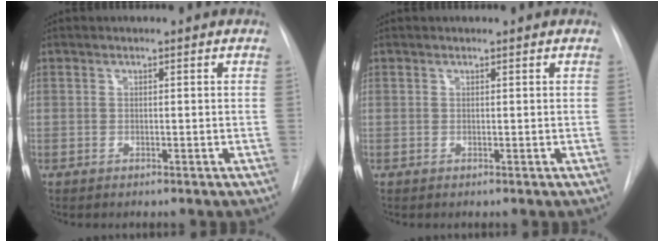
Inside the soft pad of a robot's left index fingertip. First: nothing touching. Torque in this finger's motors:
{"motor_torque": [0.29, -0.20, -0.03, 0.00]}